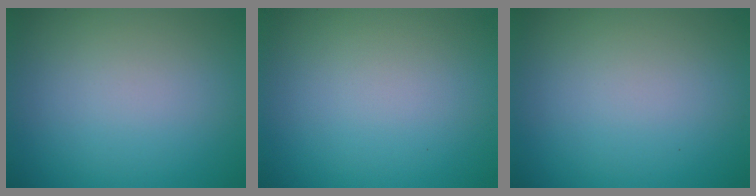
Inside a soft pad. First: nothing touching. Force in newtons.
{"total": 0.0}
{"total": 0.0}